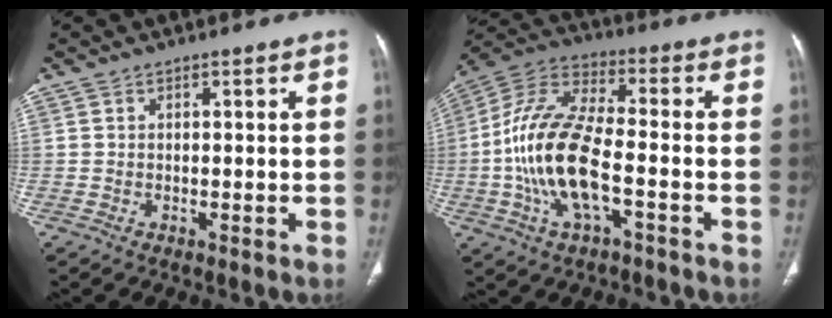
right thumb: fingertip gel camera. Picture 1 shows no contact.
{"total": 16.6, "force": [-3.8, 6.6, 14.7], "torque": [-0.305, 0.031, -0.074]}